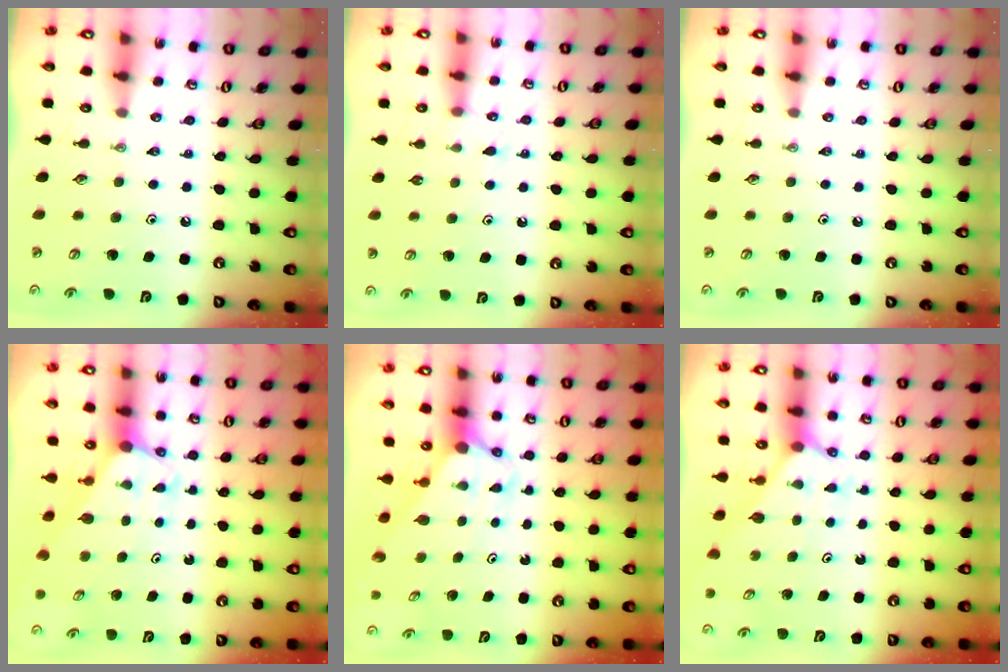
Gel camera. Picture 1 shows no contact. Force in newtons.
{"total": 5.1, "press": 5.0, "slide": 0.6}
{"total": 0.0}
{"total": 3.0, "press": 3.0, "slide": 0.0}
{"total": 3.0, "press": 3.0, "slide": 0.3}
{"total": 2.8, "press": 2.8, "slide": 0.2}